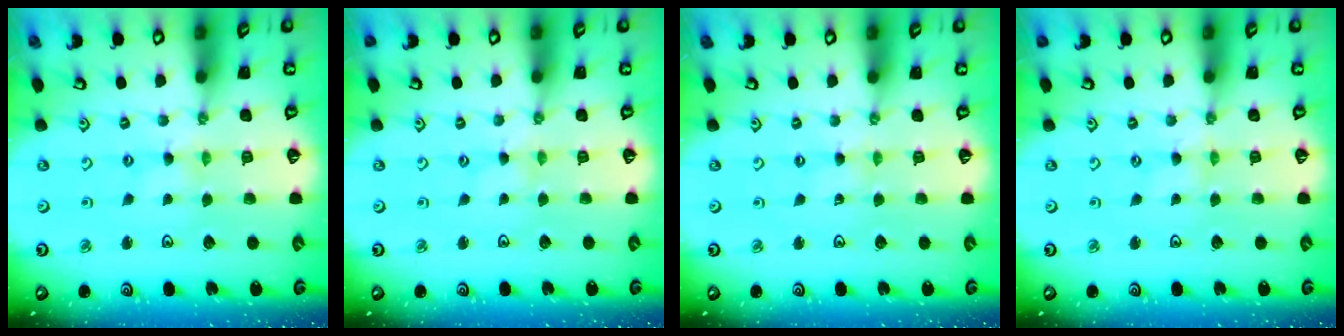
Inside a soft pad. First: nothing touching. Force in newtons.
{"total": 0.6, "press": 0.6, "slide": 0.1}
{"total": 1.0, "press": 1.0, "slide": 0.2}
{"total": 0.0}